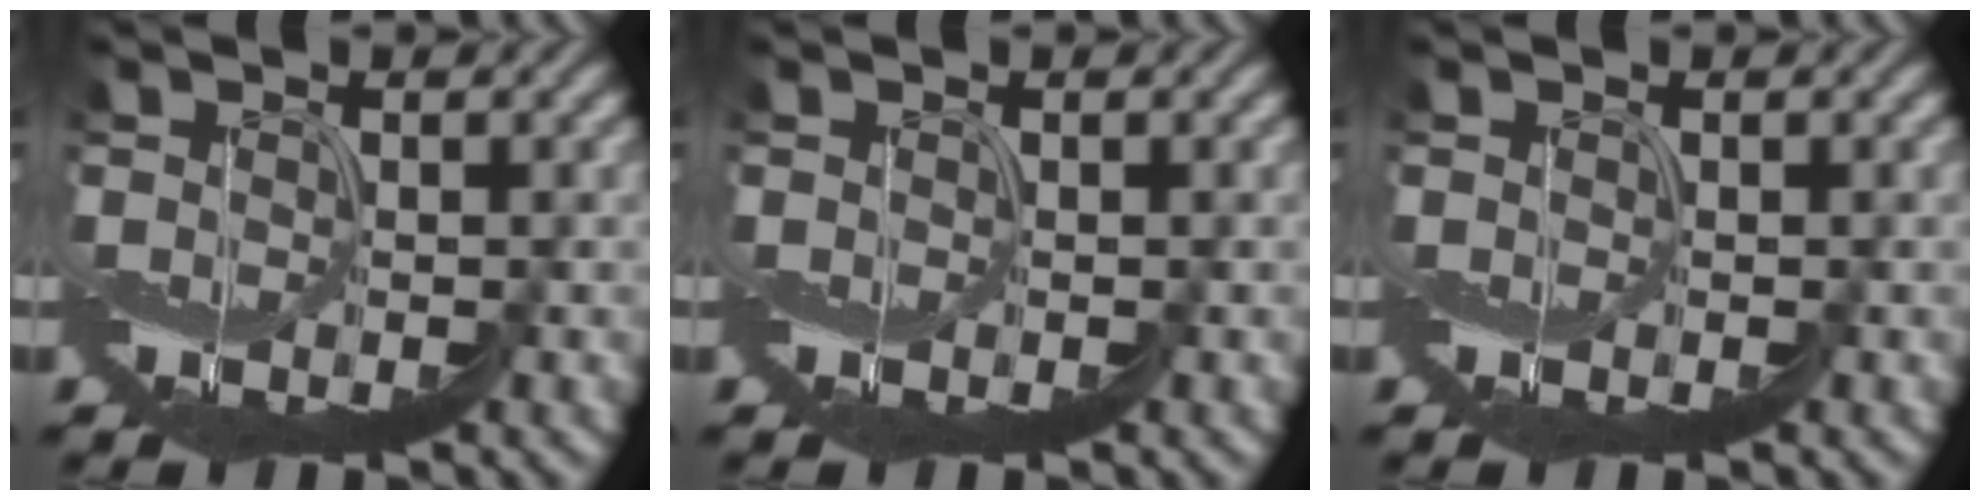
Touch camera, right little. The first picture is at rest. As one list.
[{"total": 0.0}, {"total": 0.0}]